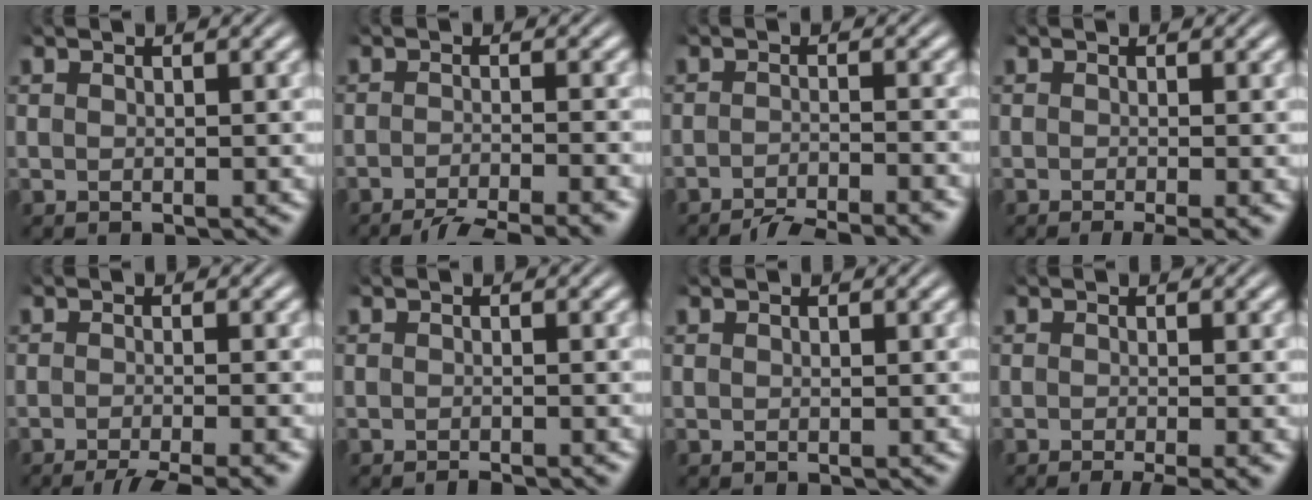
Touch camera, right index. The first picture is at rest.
{"total": 7.7, "force": [-6.9, 2.1, 2.7], "torque": [-0.027, -0.011, -0.105]}
{"total": 7.1, "force": [-6.7, 1.3, 1.8], "torque": [-0.006, -0.011, -0.103]}
{"total": 2.3, "force": [-1.6, 0.3, 1.6], "torque": [-0.016, -0.003, -0.025]}
{"total": 6.0, "force": [-5.1, 1.6, 2.8], "torque": [-0.031, -0.008, -0.075]}
{"total": 1.3, "force": [-1.3, -0.2, 0.2], "torque": [-0.002, -0.001, -0.022]}
{"total": 0.0}
{"total": 2.8, "force": [-2.1, 0.5, 1.8], "torque": [-0.021, -0.003, -0.032]}